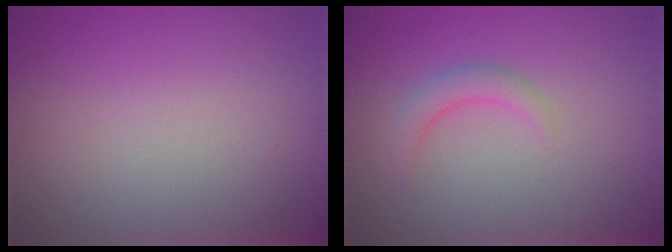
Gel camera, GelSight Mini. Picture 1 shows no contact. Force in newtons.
{"total": 1.9, "press": 1.9, "slide": 0.3}